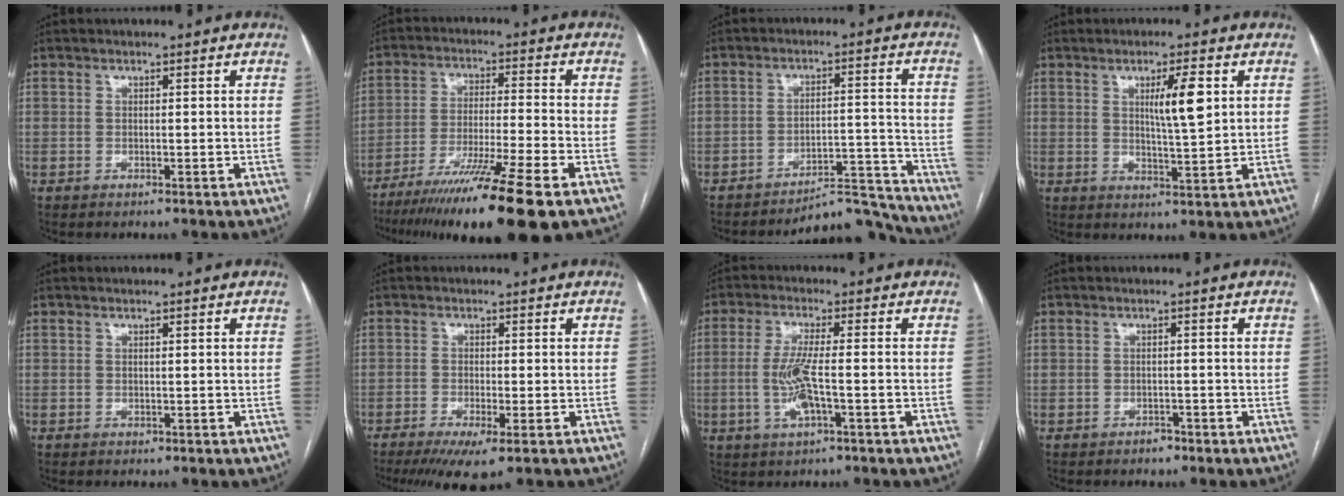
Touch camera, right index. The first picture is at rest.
{"total": 16.7, "force": [-11.5, -1.3, 12.0], "torque": [-0.185, -0.046, -0.193]}
{"total": 10.0, "force": [-9.9, 1.0, -0.1], "torque": [0.024, 0.049, -0.143]}
{"total": 6.3, "force": [1.9, 0.4, 6.0], "torque": [-0.100, -0.001, 0.033]}
{"total": 0.0}
{"total": 6.1, "force": [-3.5, 0.7, 4.9], "torque": [-0.078, -0.016, -0.057]}
{"total": 6.3, "force": [-1.5, 0.6, 6.1], "torque": [-0.131, -0.006, -0.029]}
{"total": 1.3, "force": [-1.0, 0.7, 0.4], "torque": [-0.007, 0.002, -0.014]}